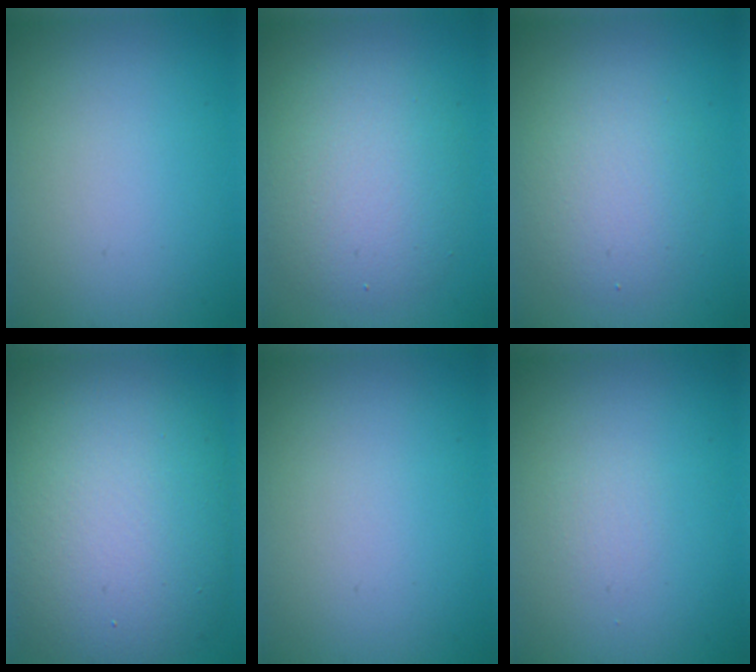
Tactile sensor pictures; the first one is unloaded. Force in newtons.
{"total": 5.3, "press": 5.3, "slide": 0.5}
{"total": 3.6, "press": 3.6, "slide": 0.4}
{"total": 12.0, "press": 12.0, "slide": 0.6}
{"total": 0.0}
{"total": 0.7, "press": 0.7, "slide": 0.1}